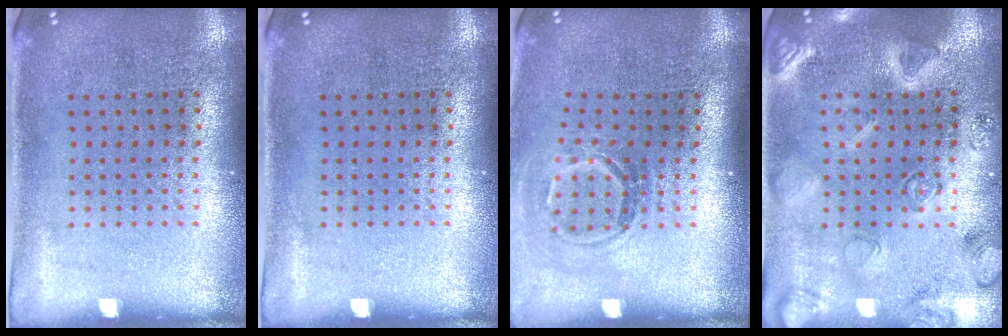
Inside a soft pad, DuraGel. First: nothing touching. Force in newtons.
{"total": 0.0}
{"total": 1.7, "press": 1.1, "slide": 1.3}
{"total": 2.9, "press": 2.9, "slide": 0.5}